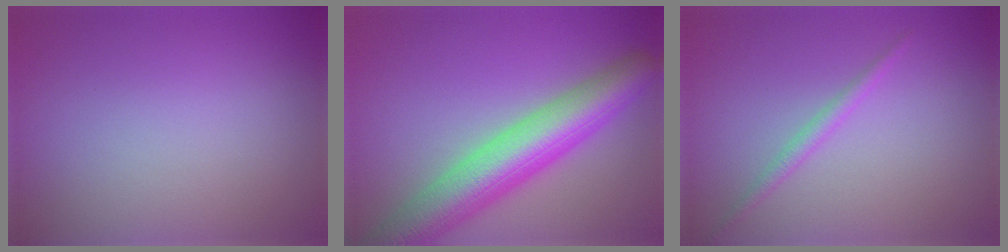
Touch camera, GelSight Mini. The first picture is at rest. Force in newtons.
{"total": 8.7, "press": 8.7, "slide": 0.2}
{"total": 1.3, "press": 1.3, "slide": 0.1}